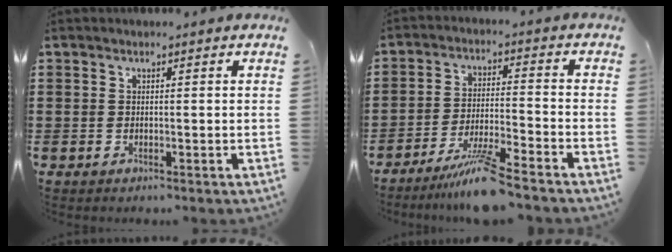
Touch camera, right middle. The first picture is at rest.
{"total": 7.6, "force": [-6.2, -0.2, 4.3], "torque": [-0.086, -0.015, -0.116]}